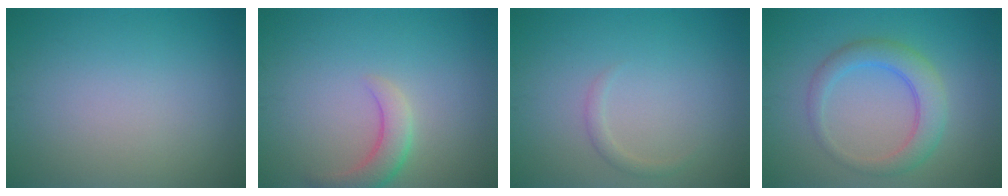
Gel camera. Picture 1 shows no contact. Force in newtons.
{"total": 2.9, "press": 2.8, "slide": 0.3}
{"total": 0.9, "press": 0.9, "slide": 0.0}
{"total": 3.9, "press": 3.9, "slide": 0.2}